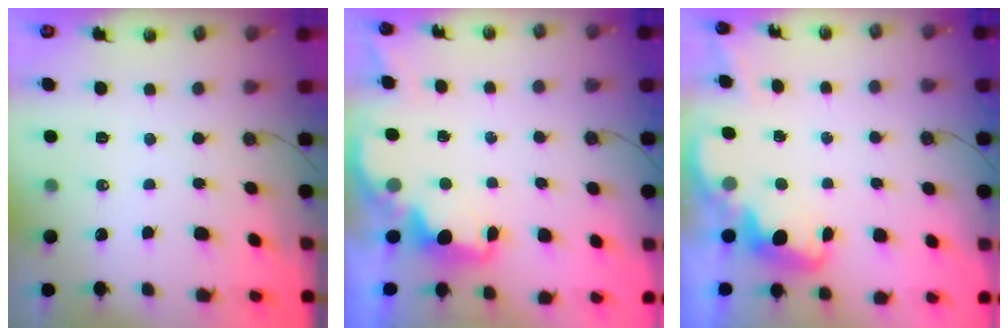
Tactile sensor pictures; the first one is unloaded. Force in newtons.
{"total": 2.1, "press": 1.9, "slide": 0.8}
{"total": 2.6, "press": 2.5, "slide": 0.8}